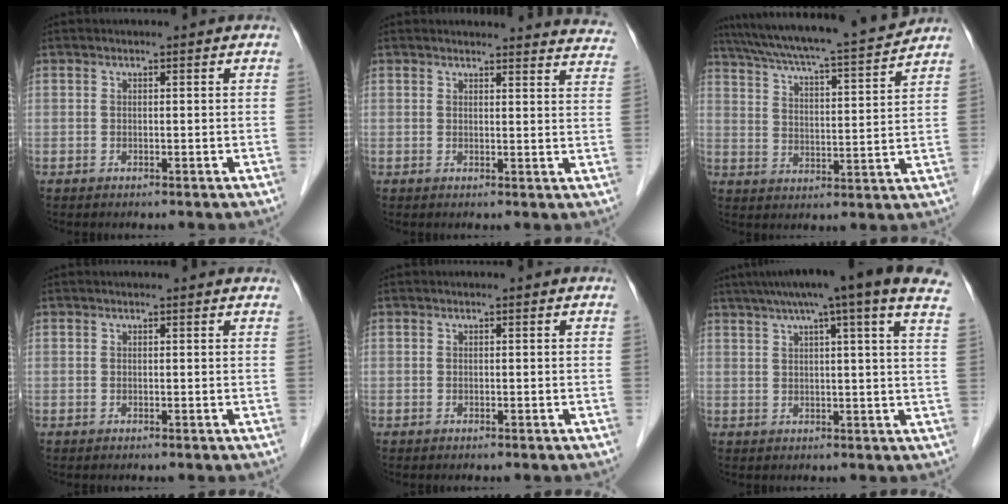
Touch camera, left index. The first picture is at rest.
{"total": 15.0, "force": [14.8, 2.0, 1.9], "torque": [0.011, -0.057, 0.132]}
{"total": 17.6, "force": [15.9, -0.2, 7.5], "torque": [-0.136, -0.004, 0.236]}
{"total": 1.7, "force": [1.7, 0.2, 0.4], "torque": [-0.012, 0.010, 0.015]}
{"total": 0.0}
{"total": 18.3, "force": [13.3, -0.3, 12.5], "torque": [-0.198, 0.032, 0.160]}